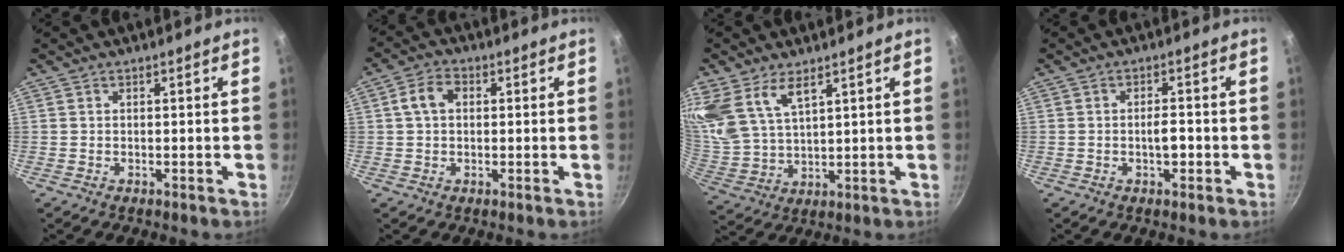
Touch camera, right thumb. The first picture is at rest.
{"total": 5.0, "force": [0.9, 3.5, 3.5], "torque": [-0.065, 0.014, 0.013]}
{"total": 14.3, "force": [7.6, 7.6, 9.4], "torque": [-0.213, -0.016, 0.165]}
{"total": 3.2, "force": [-0.8, 1.3, 2.8], "torque": [-0.040, 0.005, -0.013]}